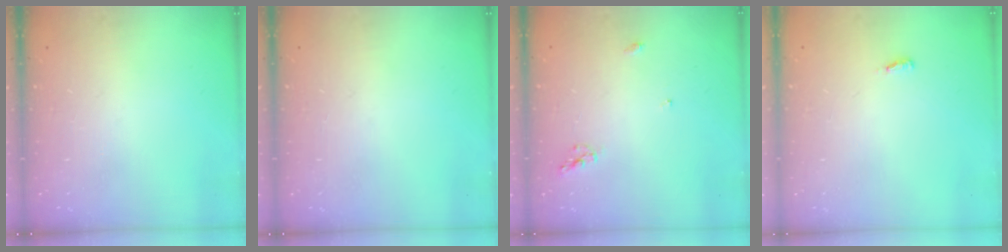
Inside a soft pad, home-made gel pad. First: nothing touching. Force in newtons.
{"total": 0.0}
{"total": 5.4, "press": 5.4, "slide": 0.0}
{"total": 2.6, "press": 2.4, "slide": 1.0}